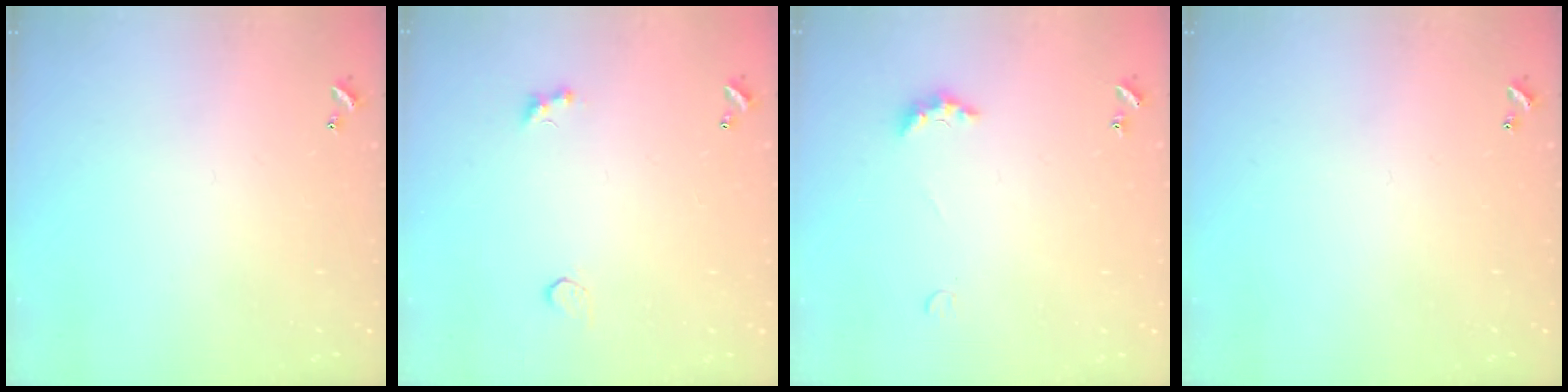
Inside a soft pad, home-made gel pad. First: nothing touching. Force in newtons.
{"total": 2.8, "press": 2.7, "slide": 0.8}
{"total": 2.7, "press": 2.6, "slide": 0.7}
{"total": 0.0}